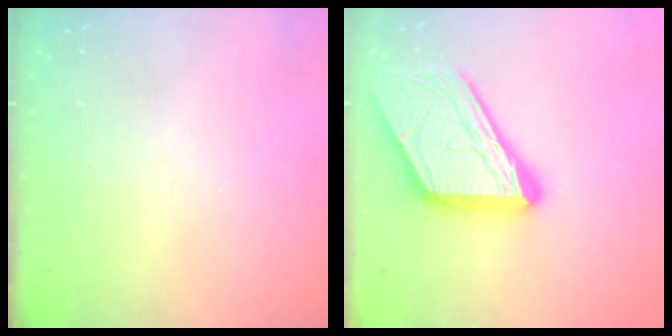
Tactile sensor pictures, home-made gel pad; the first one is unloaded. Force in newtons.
{"total": 18.5, "press": 18.4, "slide": 1.9}